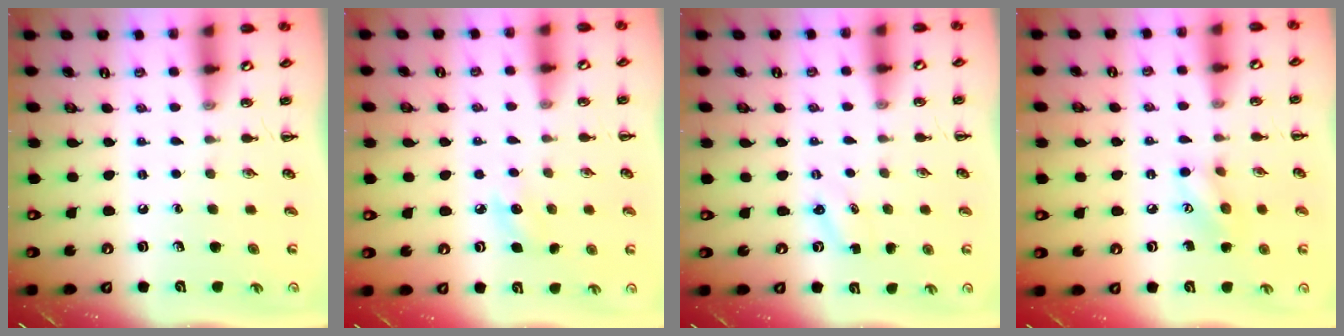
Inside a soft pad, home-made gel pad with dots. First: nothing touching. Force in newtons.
{"total": 6.5, "press": 6.3, "slide": 1.7}
{"total": 1.6, "press": 1.5, "slide": 0.5}
{"total": 7.2, "press": 7.1, "slide": 1.1}